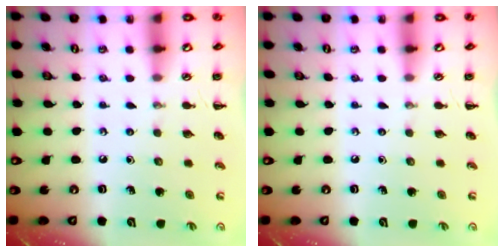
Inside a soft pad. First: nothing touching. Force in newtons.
{"total": 0.0}